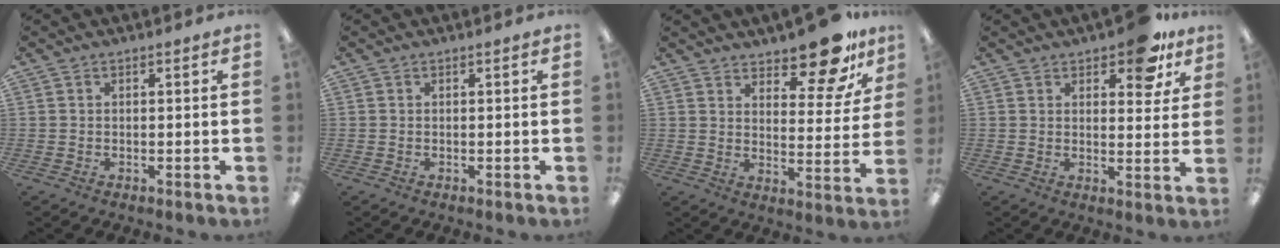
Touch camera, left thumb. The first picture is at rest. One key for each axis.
{"total": 0.0}
{"total": 12.9, "fx": 10.6, "fy": 4.3, "fz": 6.0, "tx": -0.070, "ty": -0.075, "tz": 0.184}
{"total": 9.6, "fx": 6.7, "fy": 4.1, "fz": 5.5, "tx": -0.060, "ty": -0.033, "tz": 0.111}